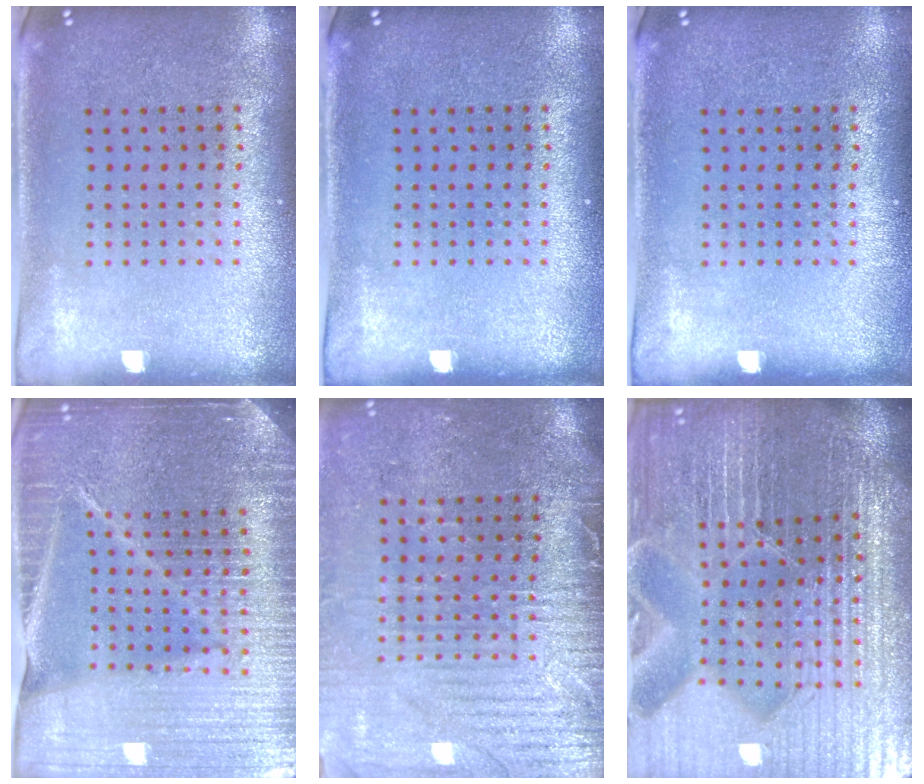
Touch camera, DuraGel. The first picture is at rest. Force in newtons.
{"total": 0.0}
{"total": 0.0}
{"total": 5.4, "press": 4.7, "slide": 2.5}
{"total": 4.0, "press": 3.5, "slide": 1.8}
{"total": 6.6, "press": 5.9, "slide": 2.9}